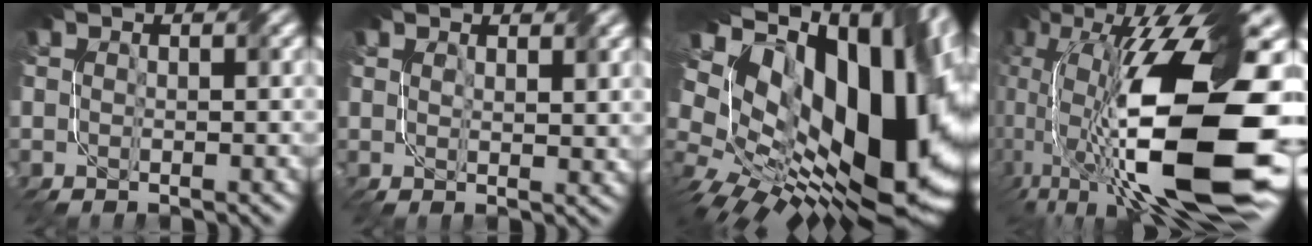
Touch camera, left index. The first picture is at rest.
{"total": 1.9, "force": [1.5, 0.6, 1.1], "torque": [-0.026, 0.001, 0.031]}
{"total": 20.5, "force": [3.6, 12.2, 16.1], "torque": [-0.285, -0.014, 0.087]}
{"total": 17.5, "force": [-0.7, 6.8, 16.1], "torque": [-0.319, 0.017, -0.015]}